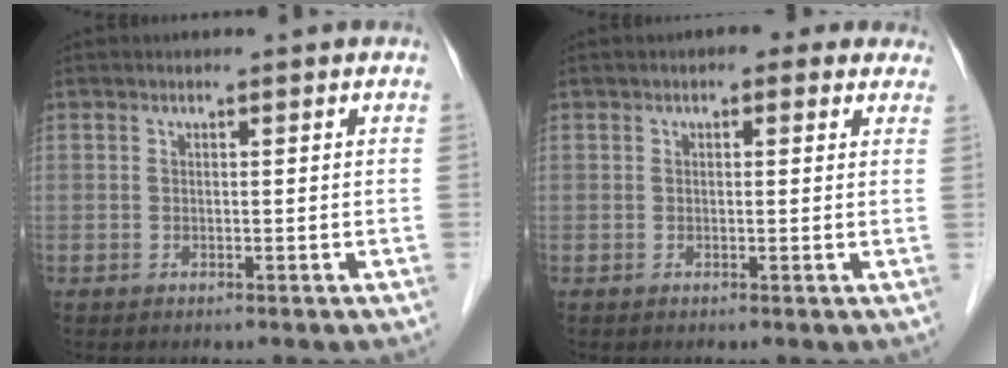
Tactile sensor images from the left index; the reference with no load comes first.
{"total": 3.1, "force": [1.9, 1.4, 2.0], "torque": [-0.021, 0.018, 0.018]}